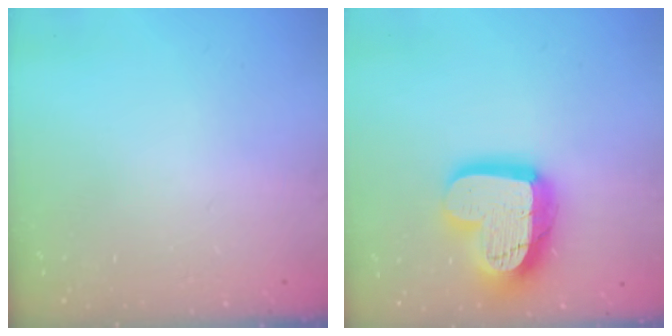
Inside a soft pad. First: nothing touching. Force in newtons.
{"total": 18.7, "press": 18.6, "slide": 1.5}